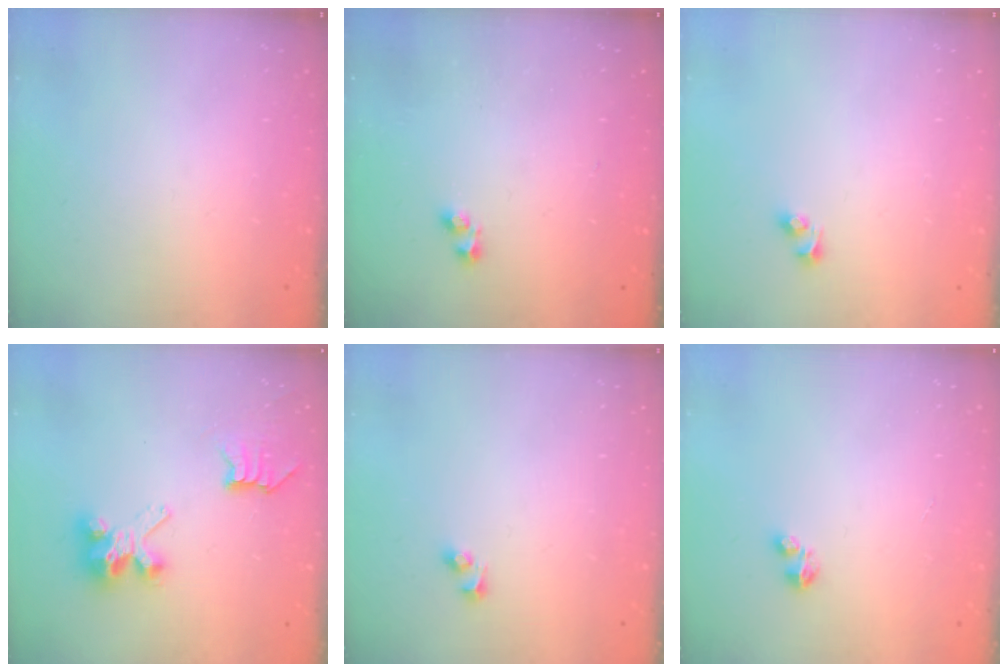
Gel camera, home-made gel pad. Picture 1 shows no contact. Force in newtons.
{"total": 0.9, "press": 0.4, "slide": 0.8}
{"total": 2.7, "press": 2.5, "slide": 1.2}
{"total": 7.4, "press": 7.4, "slide": 0.0}
{"total": 2.7, "press": 2.5, "slide": 1.2}
{"total": 1.6, "press": 1.6, "slide": 0.3}